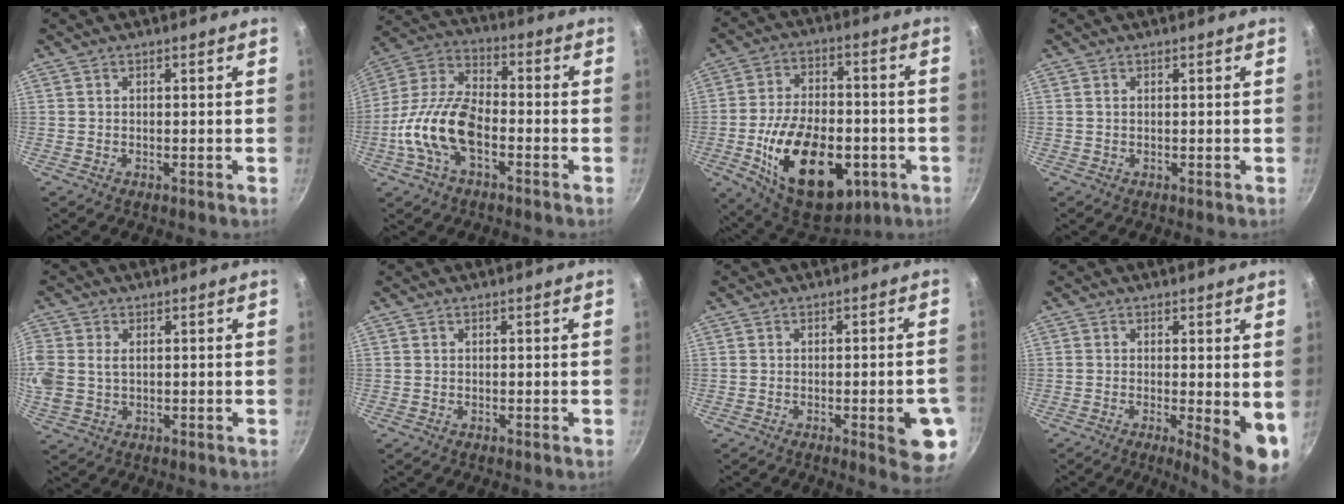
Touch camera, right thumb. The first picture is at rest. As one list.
[{"total": 15.2, "force": [-4.6, 7.9, 12.2], "torque": [-0.223, 0.042, -0.105]}, {"total": 23.8, "force": [-6.8, 13.9, 18.1], "torque": [-0.274, 0.021, -0.096]}, {"total": 0.5, "force": [0.1, 0.4, 0.4], "torque": [-0.007, 0.002, 0.002]}, {"total": 10.3, "force": [1.2, 7.9, 6.5], "torque": [-0.162, 0.011, 0.024]}, {"total": 0.0}, {"total": 8.9, "force": [-2.6, 2.3, 8.2], "torque": [-0.083, 0.005, -0.031]}, {"total": 8.1, "force": [-0.9, 2.0, 7.8], "torque": [-0.094, -0.013, -0.008]}]